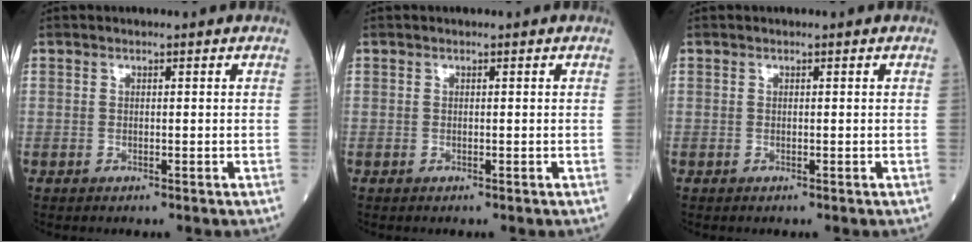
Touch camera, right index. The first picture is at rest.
{"total": 0.0}
{"total": 0.0}